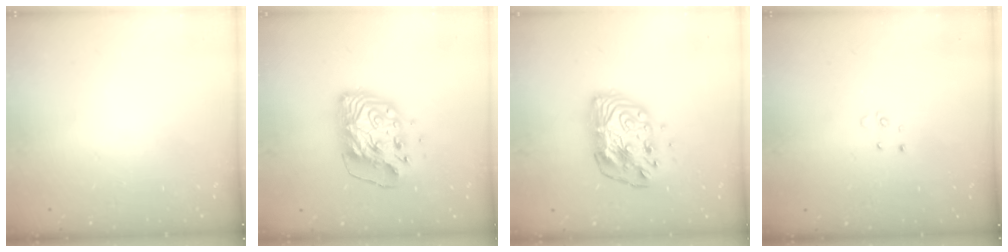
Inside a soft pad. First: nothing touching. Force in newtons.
{"total": 14.5, "press": 14.4, "slide": 1.8}
{"total": 12.2, "press": 12.1, "slide": 1.1}
{"total": 2.6, "press": 2.6, "slide": 0.2}